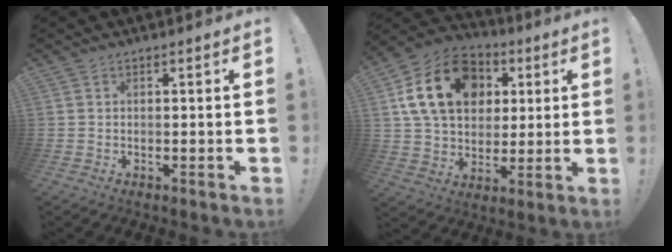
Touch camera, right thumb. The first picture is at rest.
{"total": 21.4, "force": [6.8, 15.5, 13.1], "torque": [-0.215, -0.014, 0.130]}